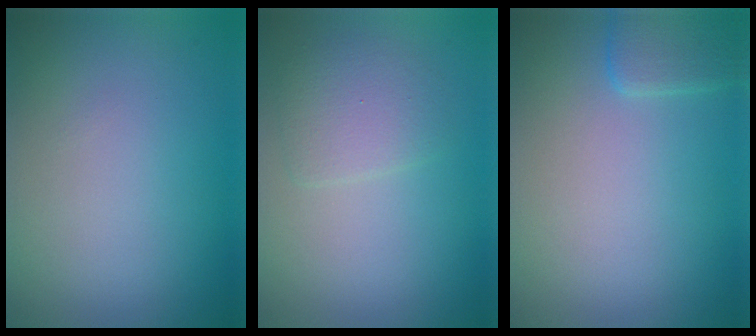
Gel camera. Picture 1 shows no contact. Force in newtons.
{"total": 2.4, "press": 2.4, "slide": 0.1}
{"total": 2.0, "press": 2.0, "slide": 0.1}